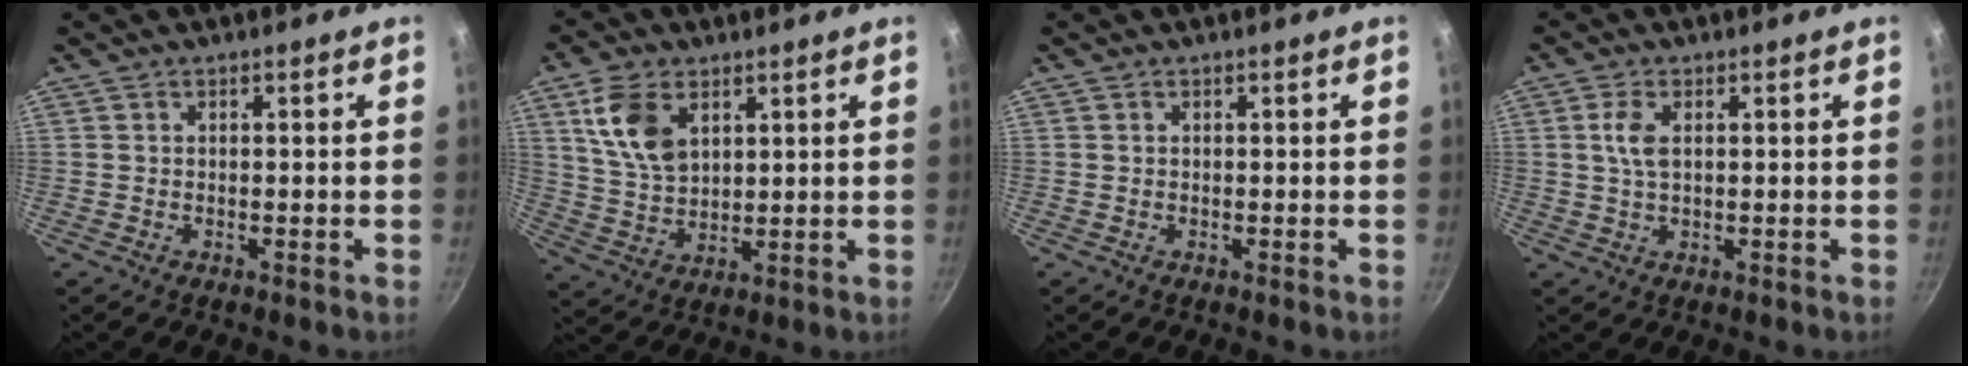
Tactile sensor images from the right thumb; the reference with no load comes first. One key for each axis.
{"total": 10.6, "fx": 4.5, "fy": 6.5, "fz": 7.0, "tx": -0.124, "ty": -0.022, "tz": 0.092}
{"total": 0.0}
{"total": 4.0, "fx": 1.0, "fy": 2.1, "fz": 3.3, "tx": -0.069, "ty": 0.002, "tz": 0.019}